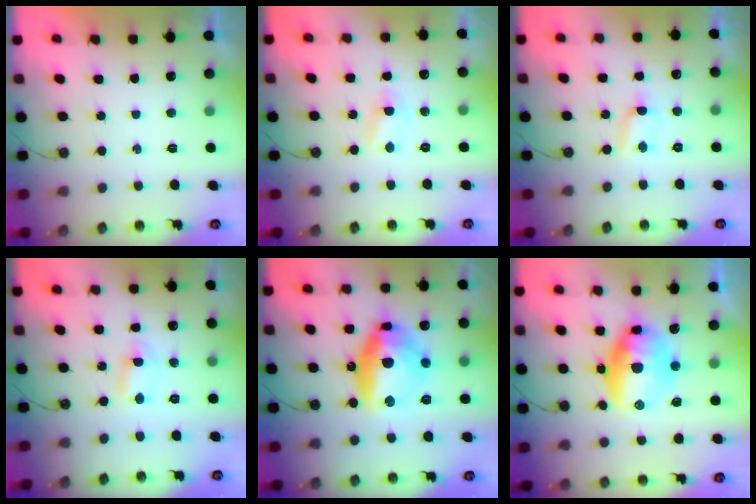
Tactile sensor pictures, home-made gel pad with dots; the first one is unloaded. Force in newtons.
{"total": 4.5, "press": 4.5, "slide": 0.4}
{"total": 3.3, "press": 3.3, "slide": 0.4}
{"total": 1.1, "press": 0.9, "slide": 0.7}
{"total": 14.6, "press": 14.4, "slide": 1.8}
{"total": 13.4, "press": 13.1, "slide": 2.7}